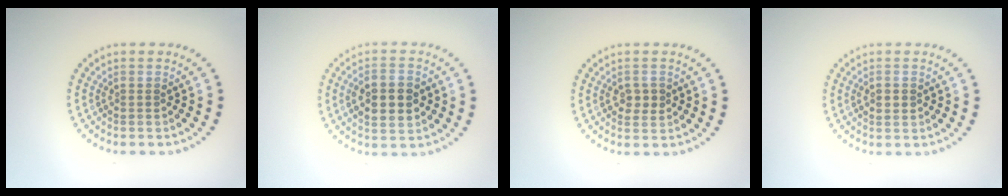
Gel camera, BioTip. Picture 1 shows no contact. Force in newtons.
{"total": 4.6, "press": 4.6, "slide": 0.3}
{"total": 1.9, "press": 1.9, "slide": 0.1}
{"total": 1.8, "press": 1.8, "slide": 0.1}